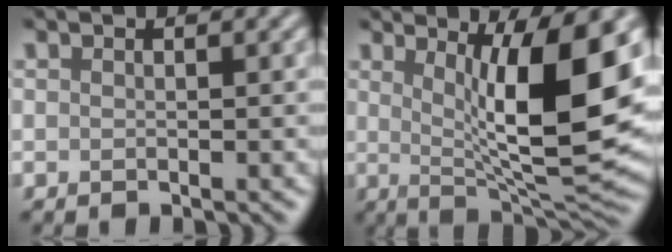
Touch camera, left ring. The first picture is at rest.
{"total": 11.0, "force": [2.2, 2.5, 10.5], "torque": [-0.159, -0.014, 0.044]}